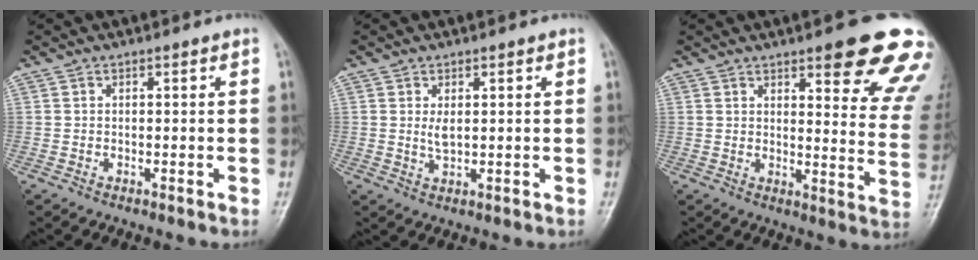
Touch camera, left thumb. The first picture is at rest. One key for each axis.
{"total": 2.5, "fx": 0.7, "fy": 1.2, "fz": 2.0, "tx": -0.032, "ty": -0.008, "tz": 0.014}
{"total": 18.4, "fx": 11.7, "fy": 4.4, "fz": 13.5, "tx": -0.128, "ty": -0.054, "tz": 0.133}